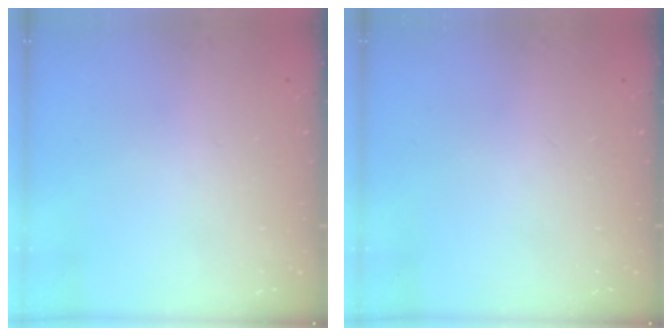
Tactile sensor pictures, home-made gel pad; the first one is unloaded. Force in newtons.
{"total": 0.0}